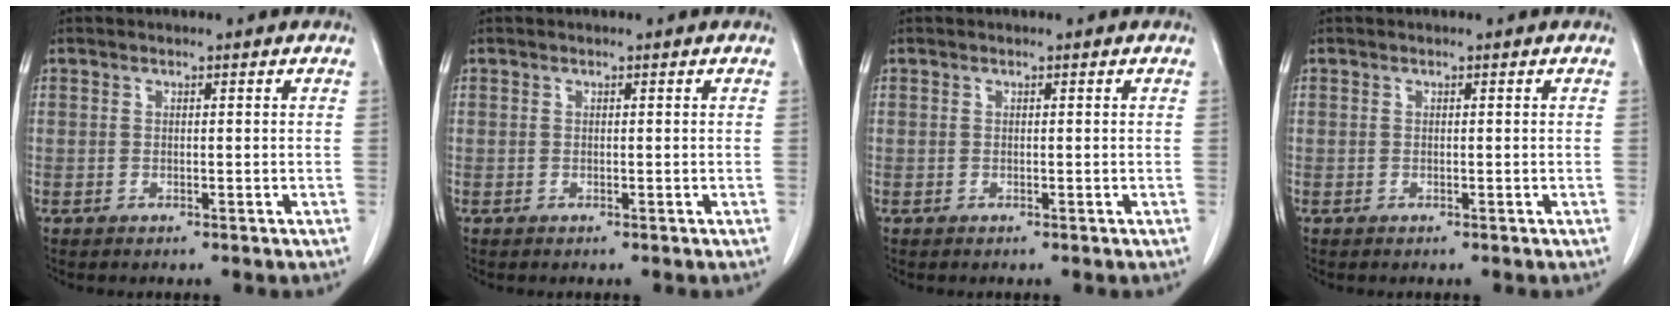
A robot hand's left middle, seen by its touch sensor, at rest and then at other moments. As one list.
[{"total": 0.0}, {"total": 0.0}, {"total": 0.0}]